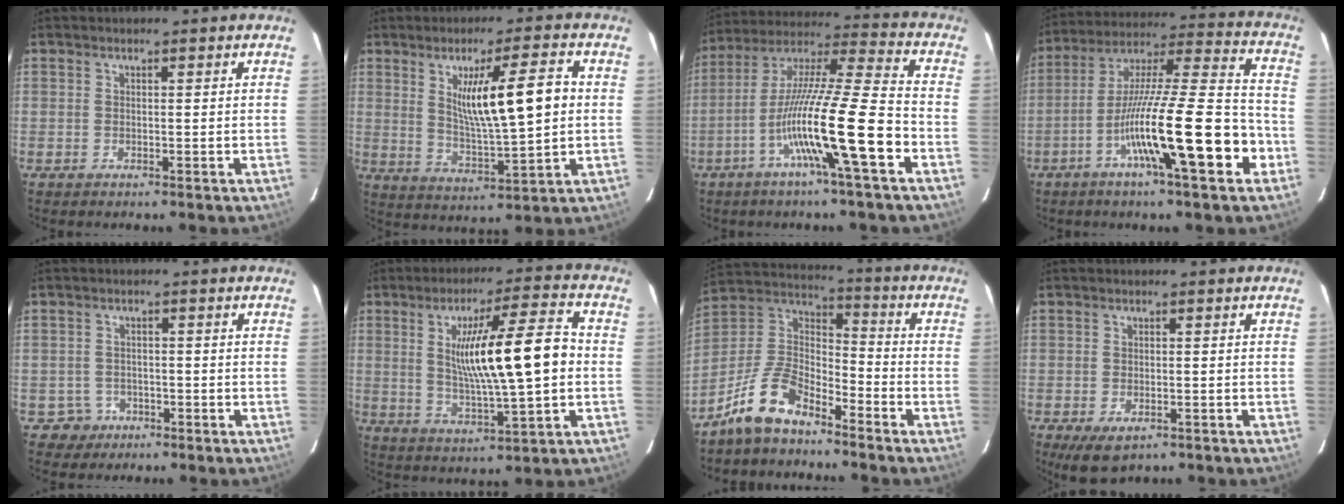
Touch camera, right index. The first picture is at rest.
{"total": 12.1, "force": [2.3, 1.1, 11.8], "torque": [-0.195, -0.003, 0.046]}
{"total": 16.8, "force": [-6.4, -0.5, 15.6], "torque": [-0.289, -0.002, -0.120]}
{"total": 19.6, "force": [-7.5, 1.3, 18.1], "torque": [-0.305, -0.004, -0.126]}
{"total": 3.5, "force": [-1.6, 3.0, -0.7], "torque": [0.017, 0.016, -0.027]}
{"total": 15.0, "force": [1.0, 1.0, 14.9], "torque": [-0.250, 0.006, 0.020]}
{"total": 10.6, "force": [-8.1, 4.2, 5.3], "torque": [-0.121, 0.027, -0.163]}
{"total": 5.1, "force": [-3.2, 2.6, 3.0], "torque": [-0.056, -0.008, -0.044]}